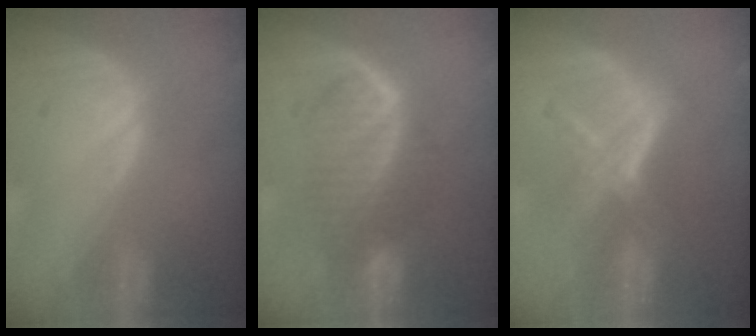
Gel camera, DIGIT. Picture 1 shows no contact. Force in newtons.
{"total": 6.3, "press": 6.2, "slide": 1.2}
{"total": 5.2, "press": 5.1, "slide": 0.8}